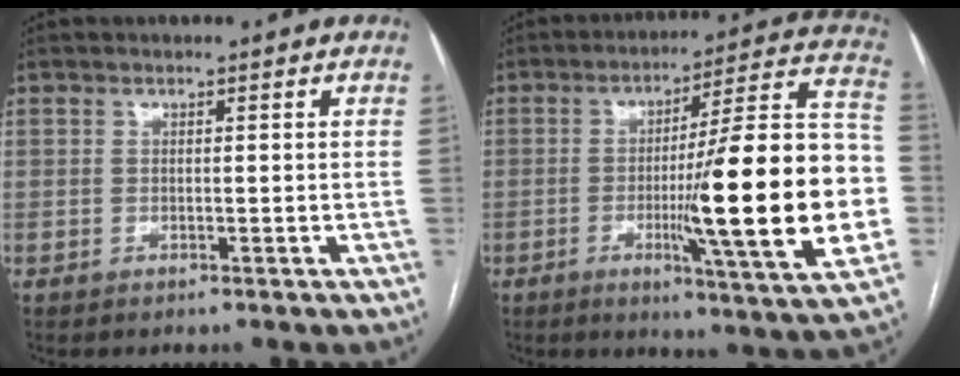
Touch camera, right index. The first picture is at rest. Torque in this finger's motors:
{"motor_torque": [2.14, 0.00, 1.05, 0.21]}